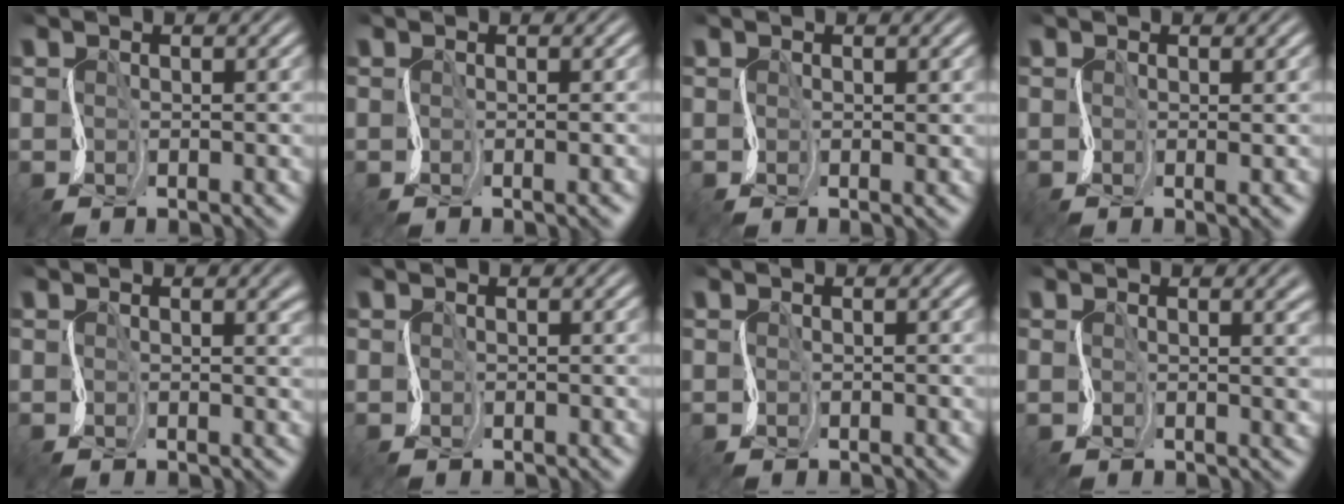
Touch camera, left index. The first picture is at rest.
{"total": 0.6, "force": [0.0, -0.1, 0.6], "torque": [-0.001, 0.004, 0.001]}
{"total": 0.6, "force": [0.2, 0.2, 0.5], "torque": [-0.006, -0.001, 0.005]}
{"total": 1.0, "force": [0.3, 0.1, 0.9], "torque": [-0.014, 0.002, 0.007]}
{"total": 1.9, "force": [0.6, 1.1, 1.5], "torque": [-0.010, 0.001, 0.006]}
{"total": 0.0}
{"total": 0.0}
{"total": 3.0, "force": [1.0, 1.4, 2.4], "torque": [-0.016, 0.005, 0.012]}